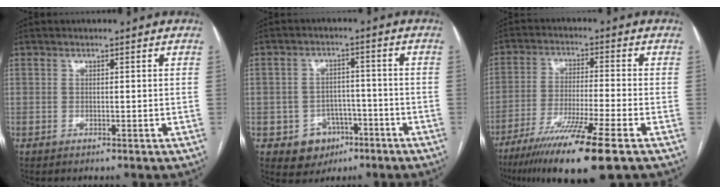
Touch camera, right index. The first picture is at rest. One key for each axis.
{"total": 6.5, "fx": -2.8, "fy": 5.7, "fz": 1.4, "tx": -0.015, "ty": 0.013, "tz": -0.028}
{"total": 14.2, "fx": -9.2, "fy": -0.5, "fz": 10.9, "tx": -0.197, "ty": -0.041, "tz": -0.158}